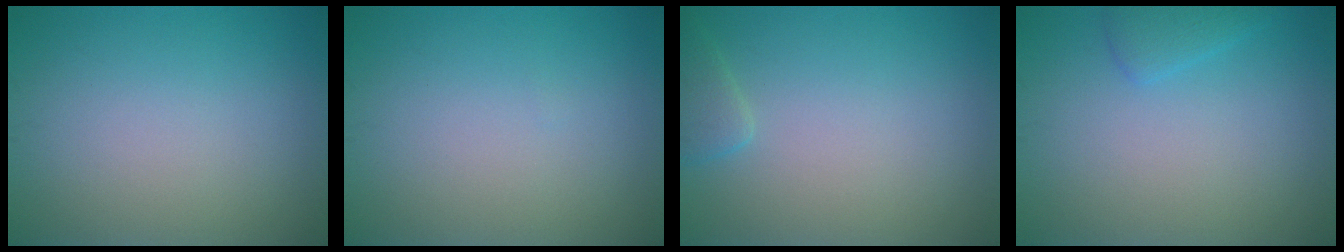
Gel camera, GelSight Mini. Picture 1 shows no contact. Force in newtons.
{"total": 0.0}
{"total": 1.5, "press": 1.5, "slide": 0.1}
{"total": 1.6, "press": 1.6, "slide": 0.1}